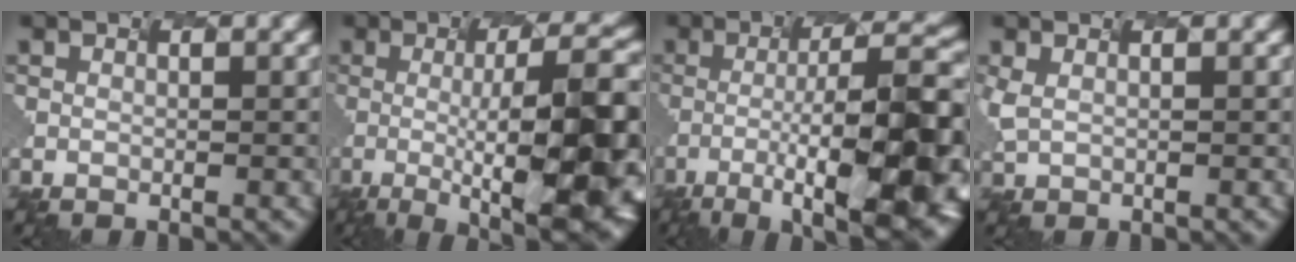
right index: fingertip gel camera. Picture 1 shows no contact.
{"total": 14.0, "force": [-2.5, 3.6, 13.3], "torque": [-0.149, 0.014, -0.027]}
{"total": 13.6, "force": [-3.8, 3.3, 12.6], "torque": [-0.169, 0.011, -0.047]}
{"total": 1.0, "force": [0.4, 0.5, 0.8], "torque": [-0.032, 0.002, 0.018]}